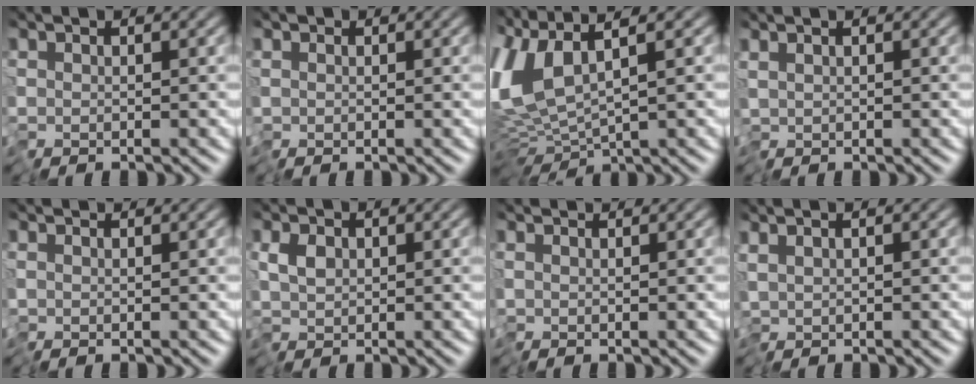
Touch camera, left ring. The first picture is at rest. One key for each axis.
{"total": 0.9, "fx": 0.2, "fy": 0.9, "fz": 0.3, "tx": -0.011, "ty": 0.002, "tz": 0.001}
{"total": 9.9, "fx": 2.4, "fy": 4.1, "fz": 8.6, "tx": -0.218, "ty": 0.006, "tz": 0.053}
{"total": 0.7, "fx": 0.3, "fy": 0.2, "fz": 0.6, "tx": -0.020, "ty": 0.003, "tz": 0.007}
{"total": 0.8, "fx": 0.7, "fy": 0.2, "fz": 0.3, "tx": -0.008, "ty": 0.008, "tz": 0.011}
{"total": 1.6, "fx": -0.2, "fy": 1.1, "fz": 1.1, "tx": -0.026, "ty": 0.001, "tz": -0.009}
{"total": 1.1, "fx": 1.0, "fy": 0.1, "fz": 0.3, "tx": -0.013, "ty": 0.007, "tz": 0.016}
{"total": 1.1, "fx": 0.4, "fy": 0.3, "fz": 1.0, "tx": -0.029, "ty": 0.005, "tz": 0.009}